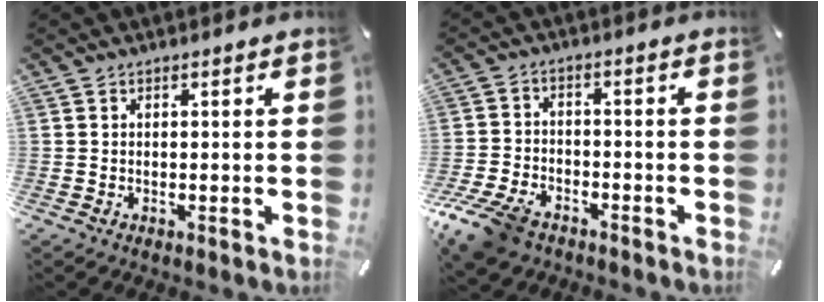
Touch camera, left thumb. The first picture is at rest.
{"total": 9.0, "force": [-6.4, 5.0, 3.8], "torque": [-0.089, 0.027, -0.123]}